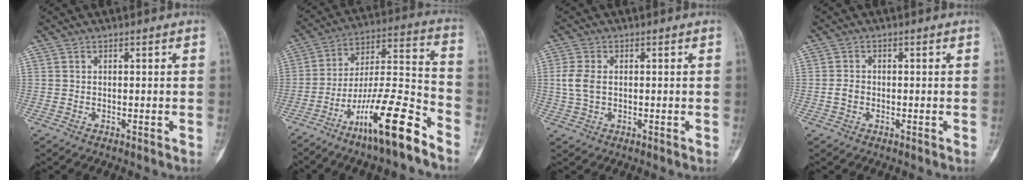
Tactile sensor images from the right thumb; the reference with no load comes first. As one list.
[{"total": 18.0, "force": [-11.4, 2.9, 13.6], "torque": [-0.244, 0.081, -0.197]}, {"total": 4.5, "force": [0.1, 3.0, 3.4], "torque": [-0.078, 0.004, 0.000]}, {"total": 1.9, "force": [-0.5, 1.5, 1.1], "torque": [-0.020, 0.007, -0.010]}]